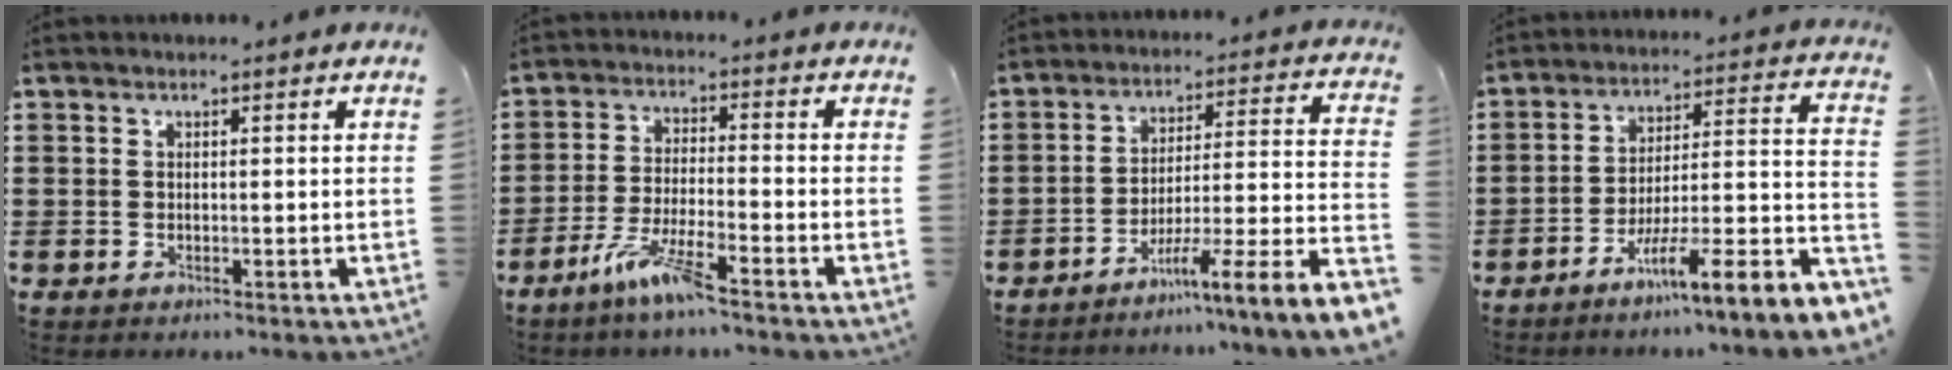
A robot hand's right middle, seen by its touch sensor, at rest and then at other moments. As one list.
[{"total": 6.8, "force": [-4.9, 0.4, 4.8], "torque": [-0.099, -0.007, -0.090]}, {"total": 5.2, "force": [-3.5, -1.1, 3.6], "torque": [-0.058, -0.044, -0.080]}, {"total": 6.7, "force": [-4.4, -0.9, 4.9], "torque": [-0.081, -0.036, -0.092]}]